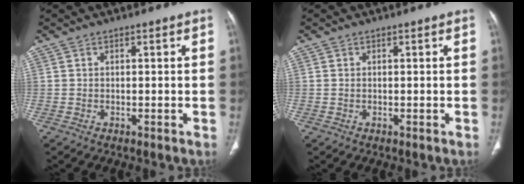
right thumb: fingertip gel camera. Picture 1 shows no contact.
{"total": 0.0}